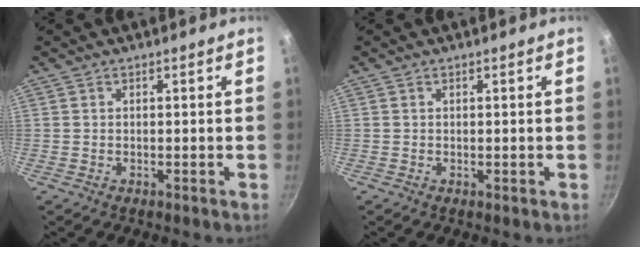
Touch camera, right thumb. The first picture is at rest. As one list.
[{"total": 0.0}]